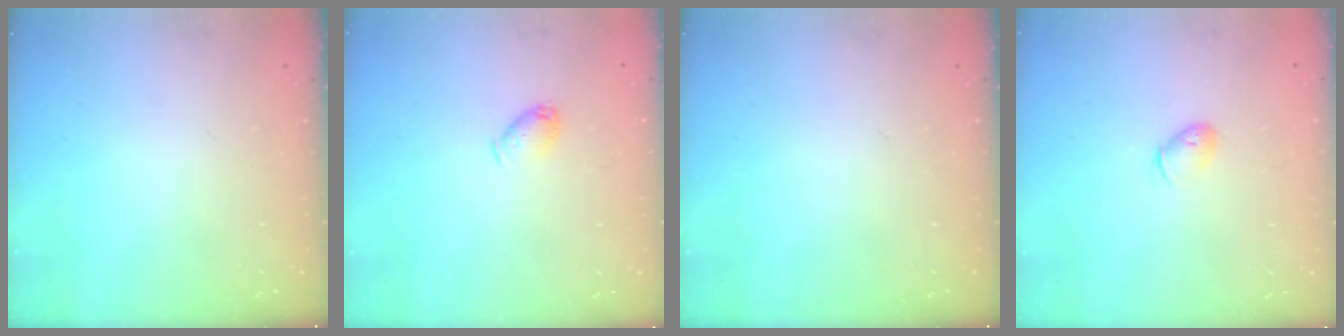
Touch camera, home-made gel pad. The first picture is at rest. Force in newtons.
{"total": 6.0, "press": 5.9, "slide": 1.2}
{"total": 0.0}
{"total": 5.5, "press": 5.4, "slide": 1.1}